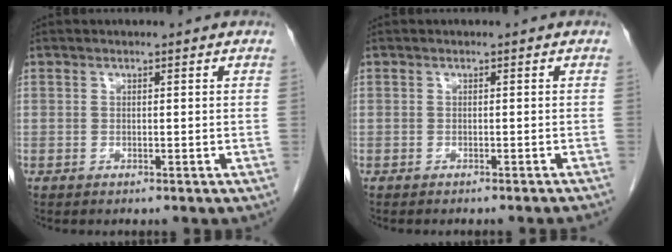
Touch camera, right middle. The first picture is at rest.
{"total": 3.3, "force": [-3.0, -0.4, 1.4], "torque": [-0.014, 0.000, -0.034]}